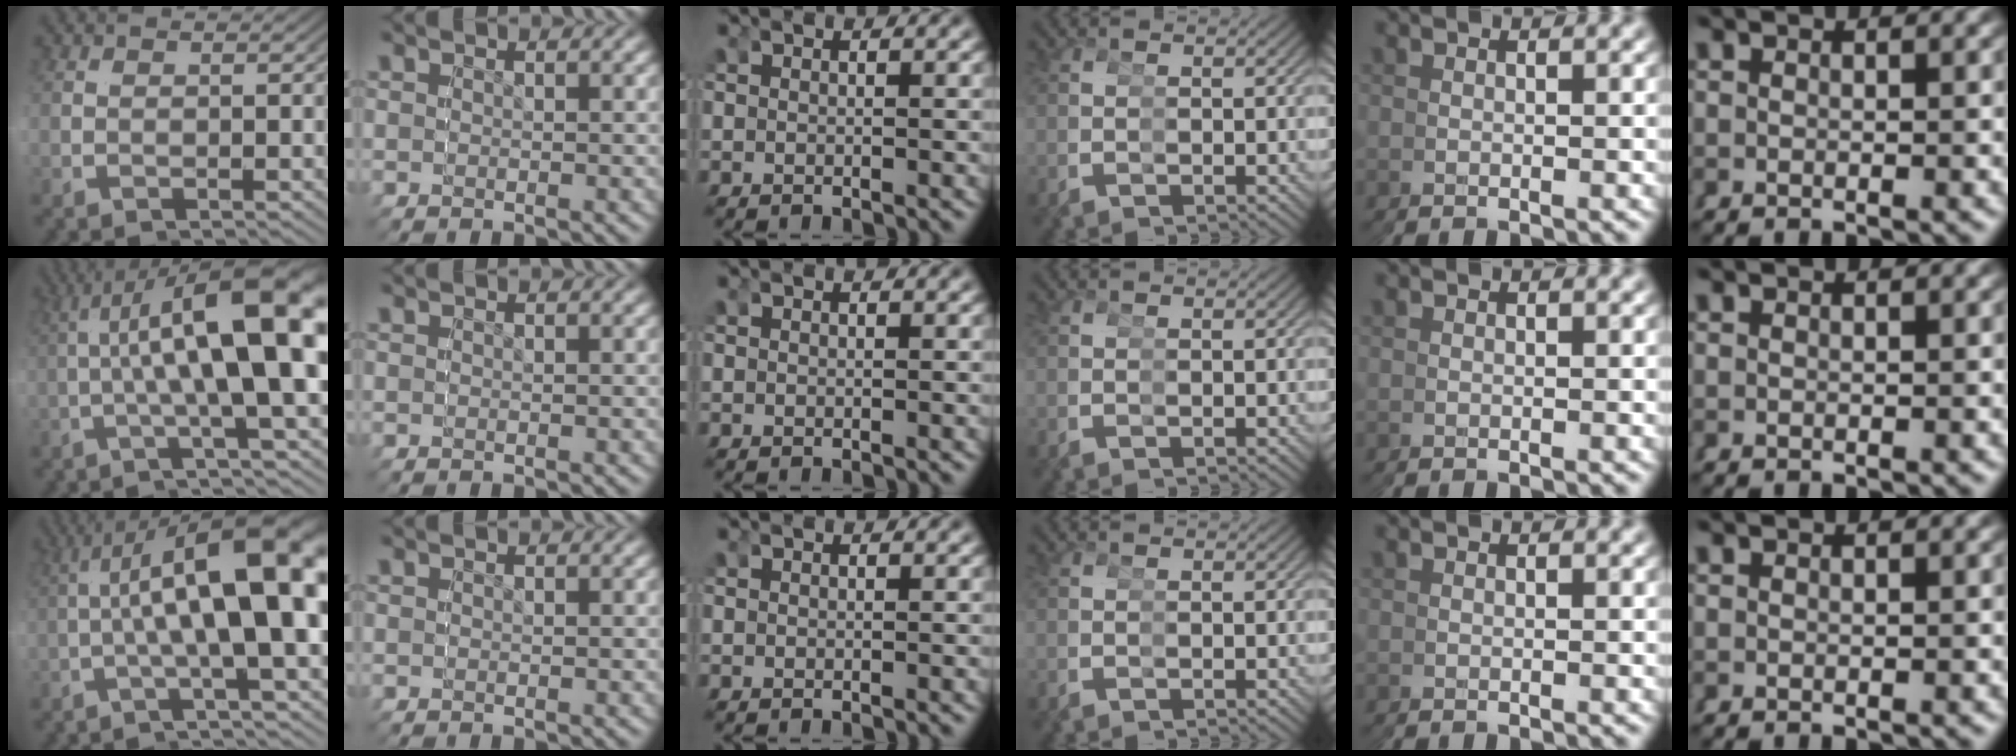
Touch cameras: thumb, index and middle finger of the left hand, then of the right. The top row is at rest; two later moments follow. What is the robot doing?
{"motion": "grasp_and_lifting", "object": "cubes"}